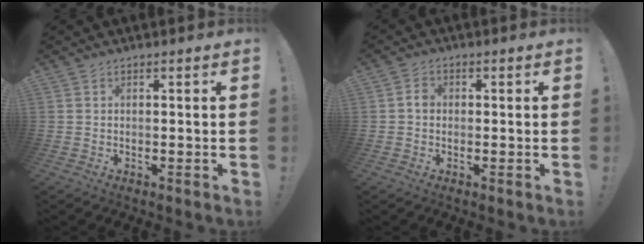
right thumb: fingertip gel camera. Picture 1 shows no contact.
{"total": 2.4, "force": [-0.4, 1.8, 1.5], "torque": [-0.023, 0.007, -0.009]}